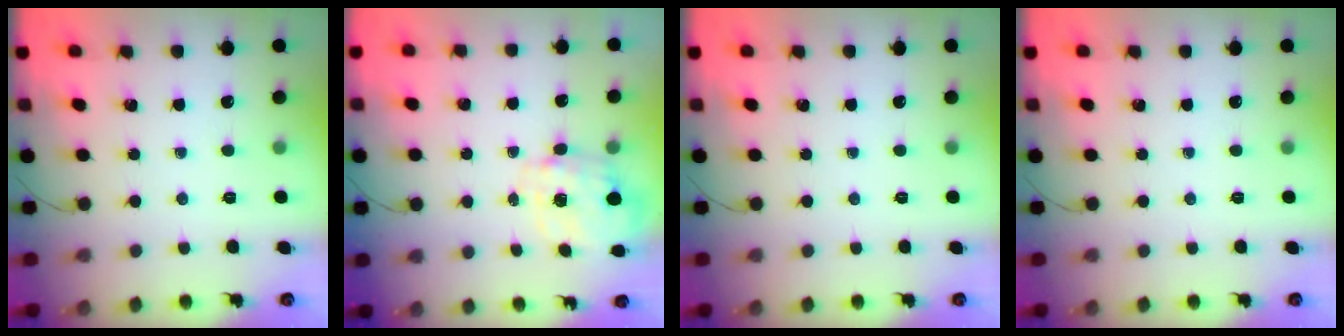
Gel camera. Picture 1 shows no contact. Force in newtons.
{"total": 2.5, "press": 2.3, "slide": 1.0}
{"total": 0.0}
{"total": 0.0}